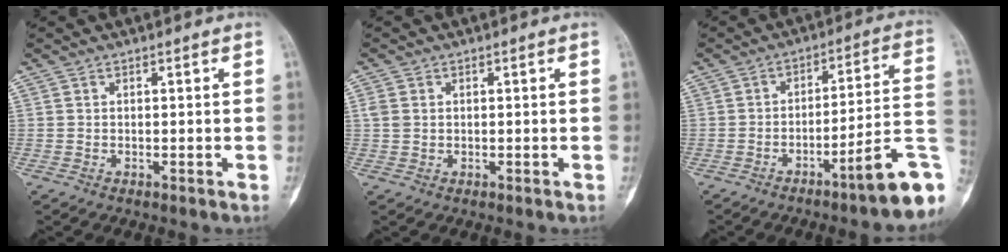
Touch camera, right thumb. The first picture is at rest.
{"total": 2.1, "force": [0.4, 1.6, 1.2], "torque": [-0.027, 0.002, 0.012]}
{"total": 15.0, "force": [-6.6, 2.7, 13.2], "torque": [-0.153, 0.053, -0.091]}